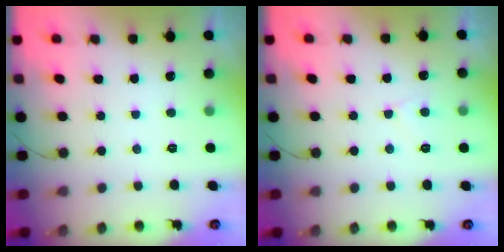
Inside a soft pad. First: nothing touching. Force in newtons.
{"total": 2.7, "press": 2.7, "slide": 0.2}